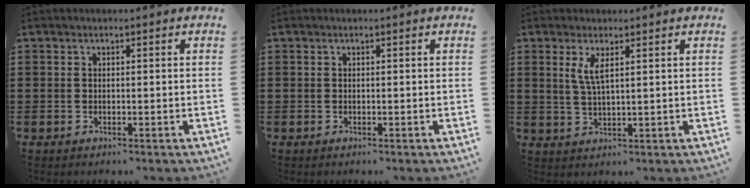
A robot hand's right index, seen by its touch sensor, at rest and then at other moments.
{"total": 0.0}
{"total": 3.5, "force": [1.5, 0.9, 3.0], "torque": [-0.065, 0.003, 0.025]}